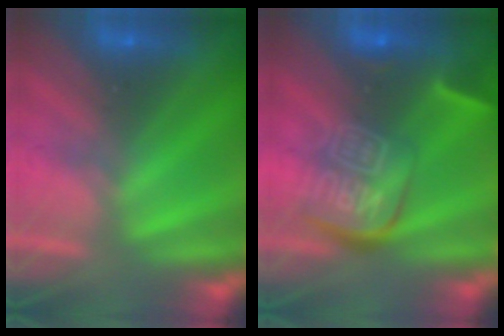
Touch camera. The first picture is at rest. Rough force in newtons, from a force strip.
{"total": 7.1}